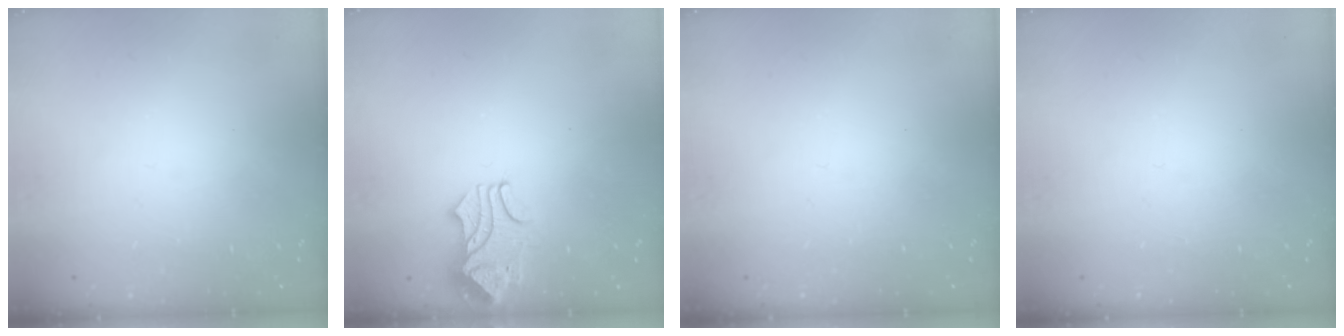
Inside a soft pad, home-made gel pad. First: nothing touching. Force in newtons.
{"total": 2.1, "press": 2.0, "slide": 0.7}
{"total": 0.0}
{"total": 0.0}